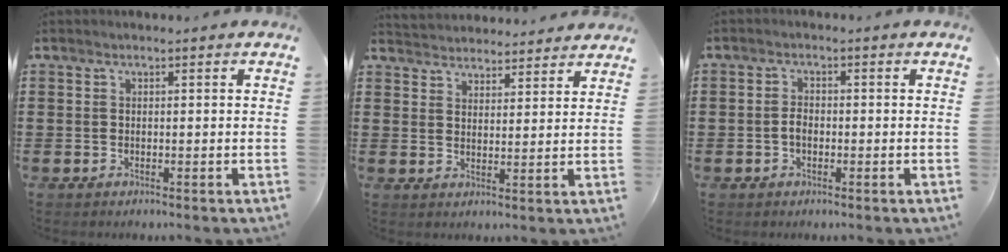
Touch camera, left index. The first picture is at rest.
{"total": 3.6, "force": [3.5, 0.3, -0.5], "torque": [-0.005, -0.014, 0.065]}
{"total": 2.0, "force": [-0.5, 1.2, 1.6], "torque": [-0.040, 0.002, -0.013]}